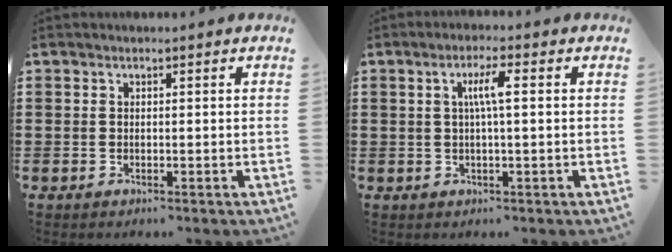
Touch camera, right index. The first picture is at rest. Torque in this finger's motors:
{"motor_torque": [0.29, -0.18, 0.16, 0.13]}